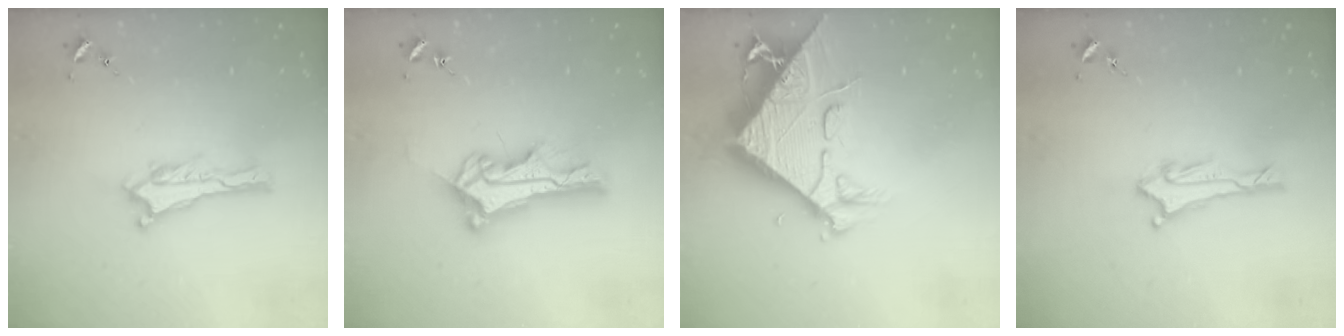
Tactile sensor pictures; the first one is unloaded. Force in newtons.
{"total": 9.7, "press": 9.7, "slide": 0.8}
{"total": 10.6, "press": 10.6, "slide": 1.1}
{"total": 2.0, "press": 1.8, "slide": 0.8}